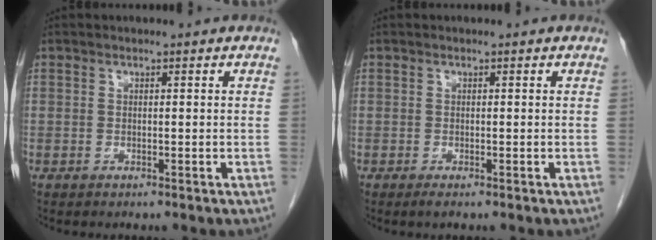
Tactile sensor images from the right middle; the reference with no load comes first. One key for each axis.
{"total": 0.7, "fx": -0.5, "fy": 0.0, "fz": 0.5, "tx": -0.011, "ty": -0.002, "tz": -0.007}